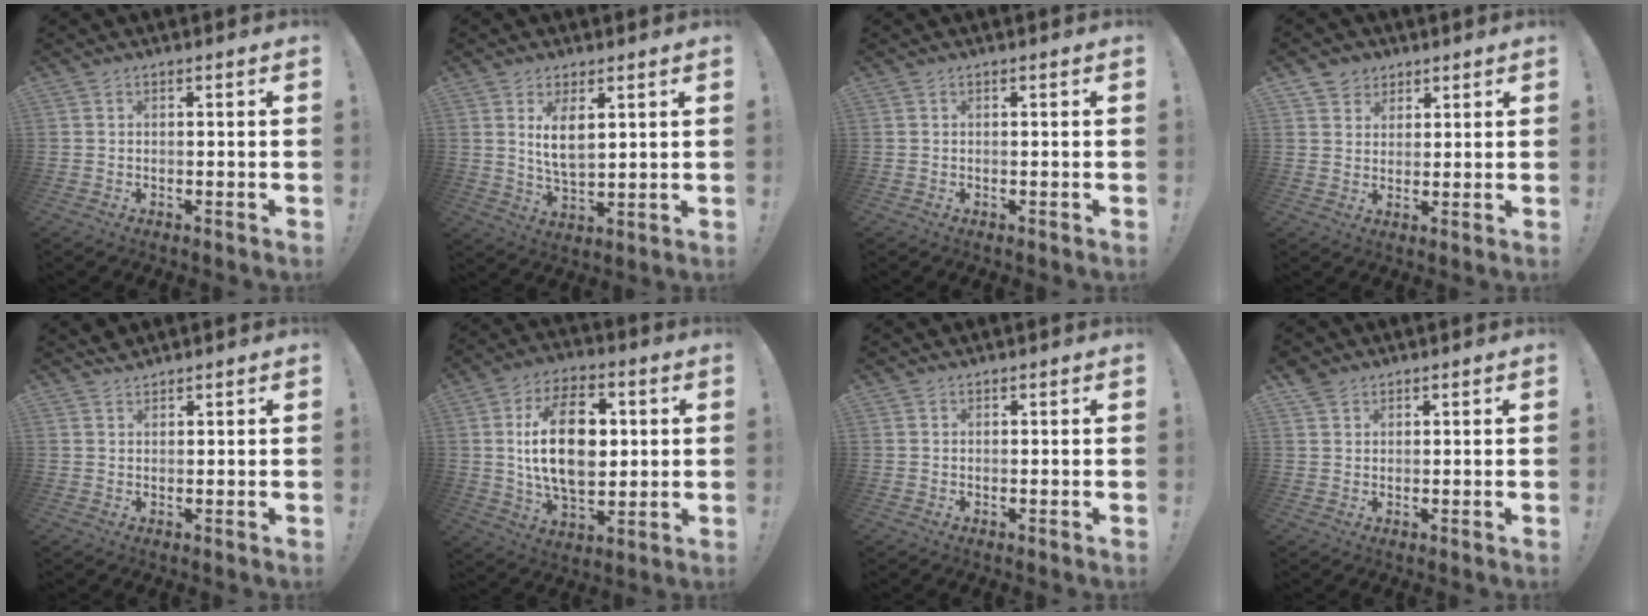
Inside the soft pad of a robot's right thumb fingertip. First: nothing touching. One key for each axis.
{"total": 7.5, "fx": 2.8, "fy": 3.6, "fz": 6.0, "tx": -0.112, "ty": -0.014, "tz": 0.046}
{"total": 0.0}
{"total": 4.8, "fx": 2.7, "fy": 4.0, "fz": 0.1, "tx": -0.002, "ty": -0.017, "tz": 0.053}
{"total": 2.3, "fx": 2.1, "fy": 0.7, "fz": 0.3, "tx": 0.003, "ty": -0.015, "tz": 0.039}
{"total": 20.8, "fx": 2.7, "fy": 12.5, "fz": 16.3, "tx": -0.288, "ty": 0.001, "tz": 0.041}
{"total": 0.8, "fx": 0.8, "fy": 0.3, "fz": 0.1, "tx": 0.001, "ty": -0.004, "tz": 0.014}
{"total": 3.0, "fx": 2.4, "fy": 1.7, "fz": 0.7, "tx": -0.009, "ty": -0.014, "tz": 0.045}